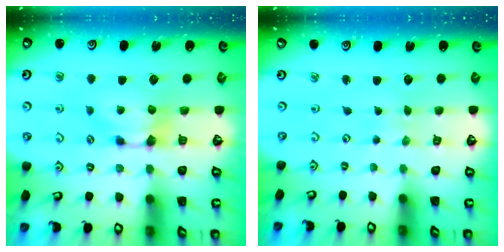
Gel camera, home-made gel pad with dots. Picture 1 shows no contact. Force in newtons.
{"total": 6.9, "press": 6.8, "slide": 0.4}